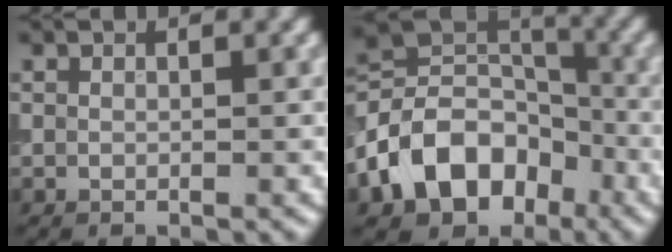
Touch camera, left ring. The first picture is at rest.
{"total": 9.9, "force": [-4.3, 7.1, 5.4], "torque": [-0.092, 0.008, -0.094]}